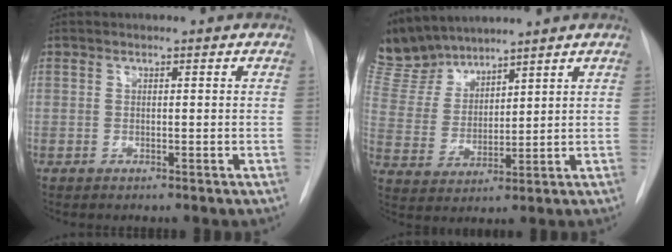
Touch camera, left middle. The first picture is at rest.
{"total": 9.5, "force": [9.0, 2.4, 1.8], "torque": [-0.055, 0.008, 0.198]}